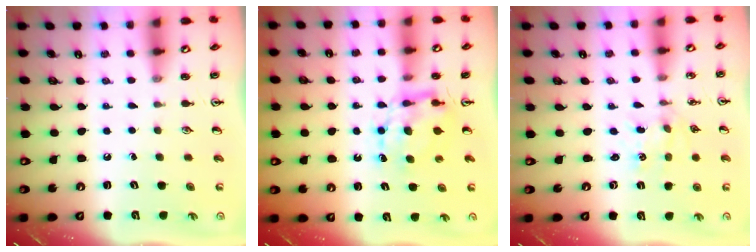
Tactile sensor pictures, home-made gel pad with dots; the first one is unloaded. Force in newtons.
{"total": 6.7, "press": 6.7, "slide": 0.2}
{"total": 1.0, "press": 0.9, "slide": 0.2}